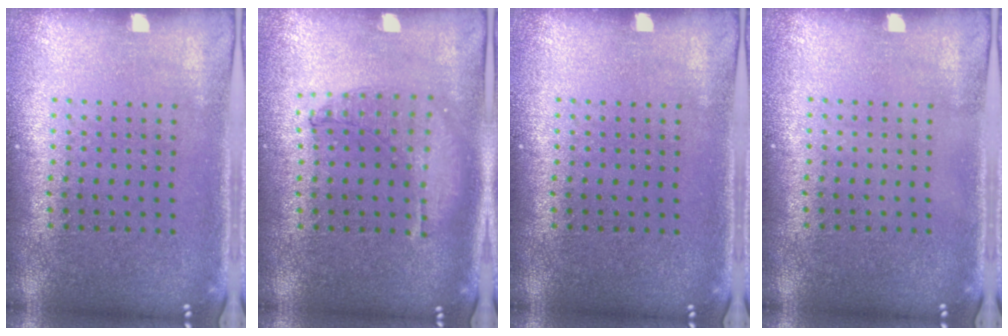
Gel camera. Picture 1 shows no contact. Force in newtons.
{"total": 0.9, "press": 0.9, "slide": 0.2}
{"total": 0.0}
{"total": 0.0}